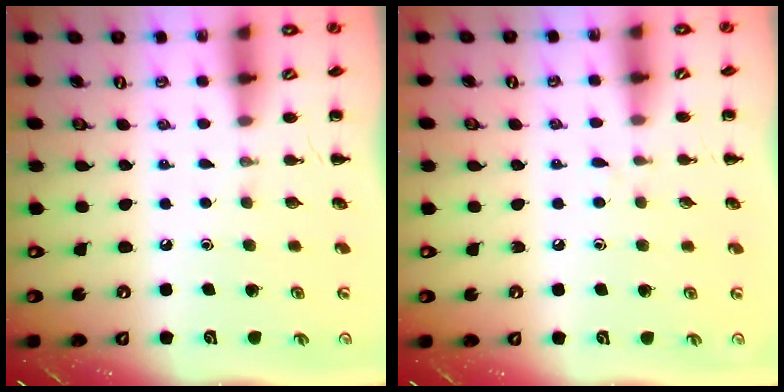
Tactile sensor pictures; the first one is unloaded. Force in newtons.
{"total": 2.8, "press": 2.4, "slide": 1.4}